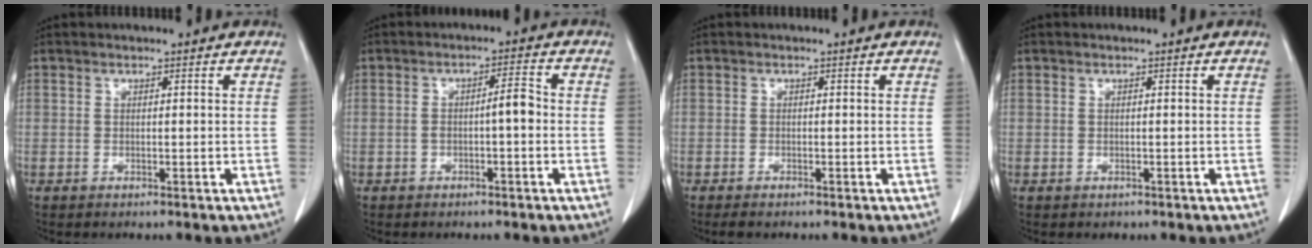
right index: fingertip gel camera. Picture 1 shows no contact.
{"total": 3.3, "force": [-0.5, 0.6, 3.3], "torque": [-0.052, 0.013, -0.006]}
{"total": 1.4, "force": [-1.1, 0.4, 0.7], "torque": [-0.015, -0.004, -0.015]}
{"total": 0.6, "force": [-0.2, 0.5, 0.0], "torque": [-0.007, 0.003, -0.002]}